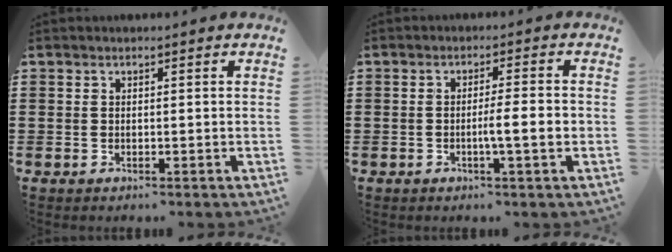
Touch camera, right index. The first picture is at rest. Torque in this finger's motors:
{"motor_torque": [1.13, 0.52, 0.12, 0.05]}